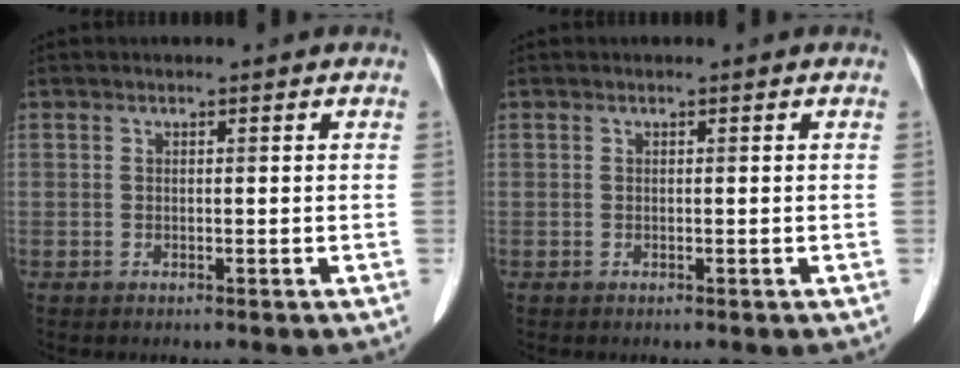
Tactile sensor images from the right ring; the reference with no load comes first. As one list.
[{"total": 0.0}]